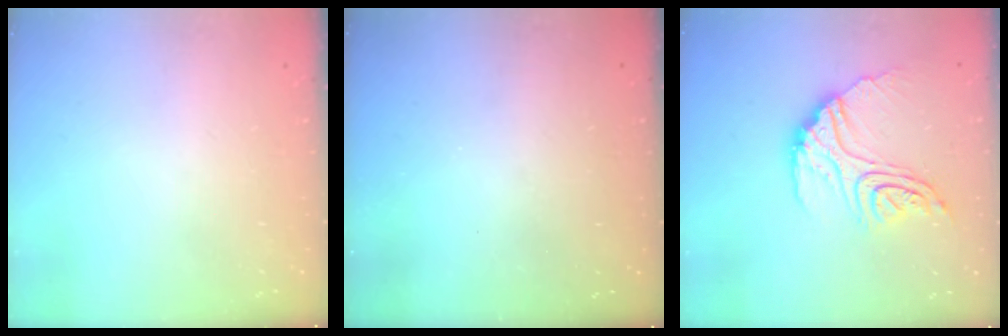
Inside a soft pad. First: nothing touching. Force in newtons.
{"total": 2.9, "press": 2.9, "slide": 0.3}
{"total": 17.0, "press": 17.0, "slide": 1.5}